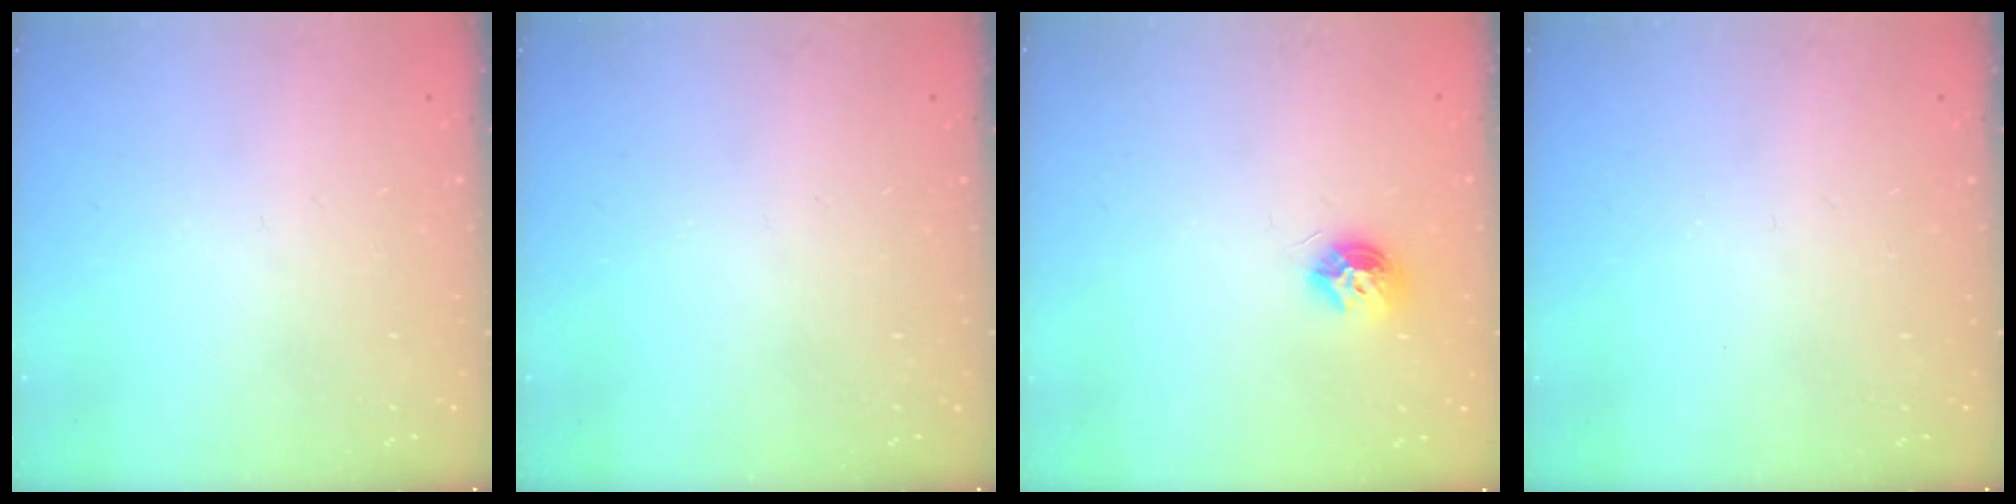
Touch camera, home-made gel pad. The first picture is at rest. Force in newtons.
{"total": 0.0}
{"total": 8.9, "press": 8.9, "slide": 0.2}
{"total": 0.0}